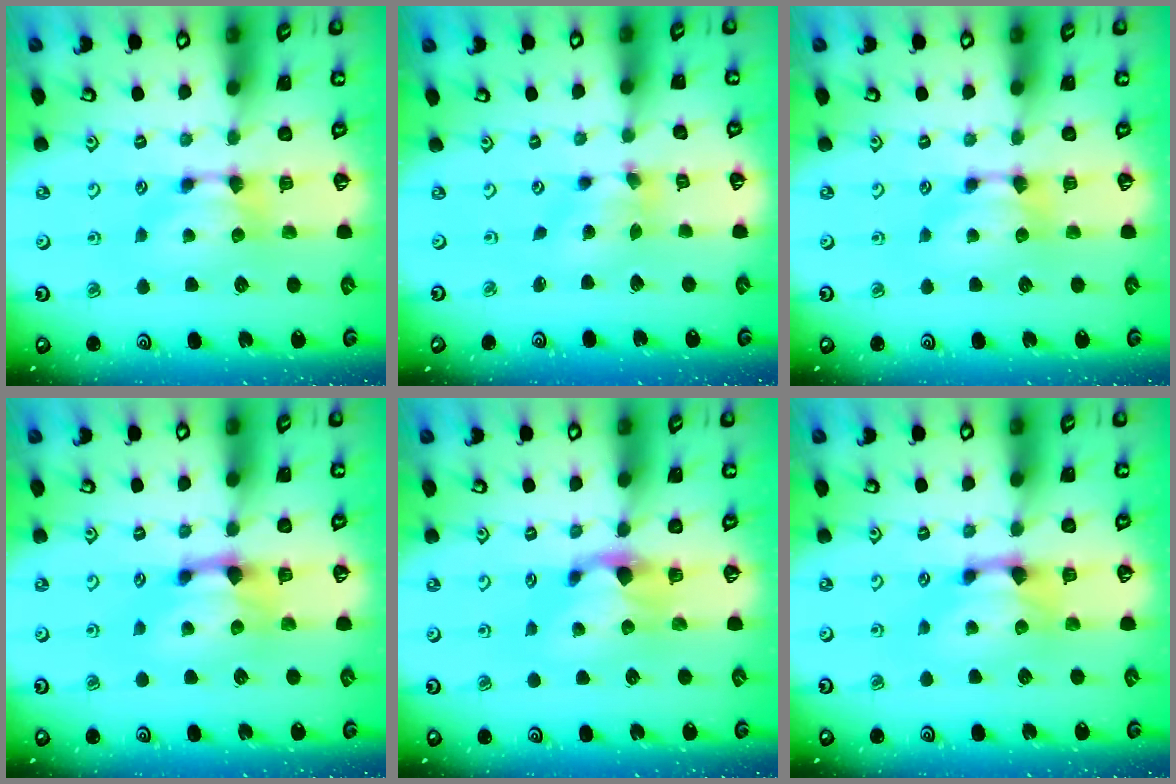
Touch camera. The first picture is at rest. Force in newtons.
{"total": 2.5, "press": 2.1, "slide": 1.3}
{"total": 0.0}
{"total": 1.7, "press": 1.1, "slide": 1.3}
{"total": 1.4, "press": 0.6, "slide": 1.3}
{"total": 1.1, "press": 0.5, "slide": 1.0}